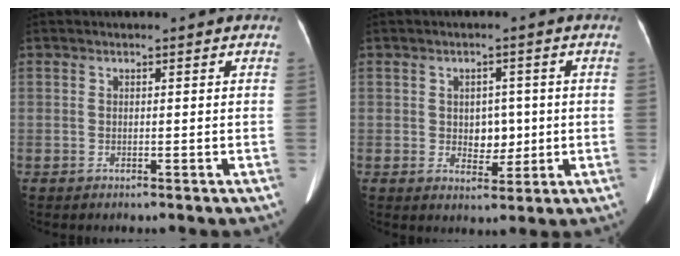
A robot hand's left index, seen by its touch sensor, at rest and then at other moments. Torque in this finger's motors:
{"motor_torque": [0.03, 0.00, 0.06, -0.01]}